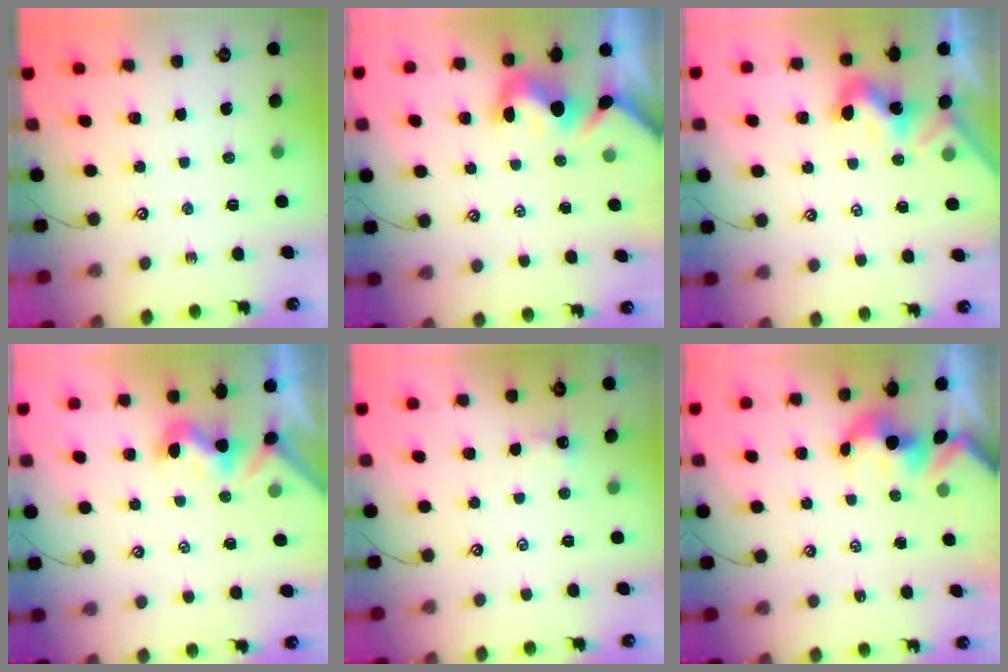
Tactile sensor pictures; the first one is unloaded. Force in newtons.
{"total": 1.5, "press": 1.2, "slide": 0.9}
{"total": 1.8, "press": 1.8, "slide": 0.5}
{"total": 1.4, "press": 1.3, "slide": 0.5}
{"total": 1.6, "press": 1.5, "slide": 0.3}
{"total": 2.1, "press": 2.1, "slide": 0.2}